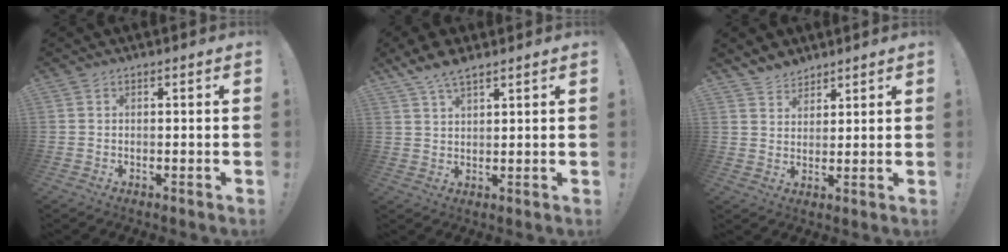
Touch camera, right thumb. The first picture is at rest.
{"total": 6.3, "force": [4.9, 1.9, 3.5], "torque": [-0.067, -0.017, 0.092]}
{"total": 5.8, "force": [5.1, 2.7, 0.6], "torque": [-0.007, -0.036, 0.096]}